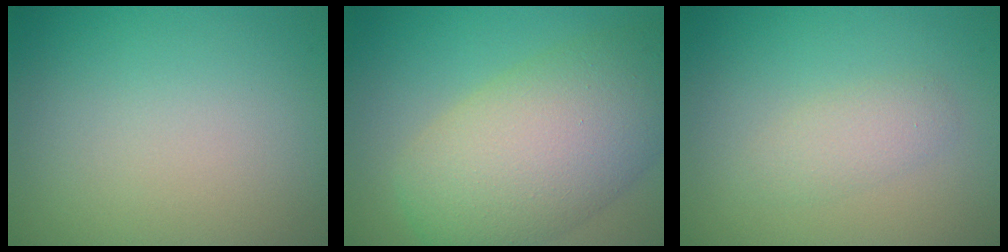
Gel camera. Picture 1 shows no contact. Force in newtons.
{"total": 10.0, "press": 10.0, "slide": 0.4}
{"total": 2.4, "press": 2.4, "slide": 0.2}